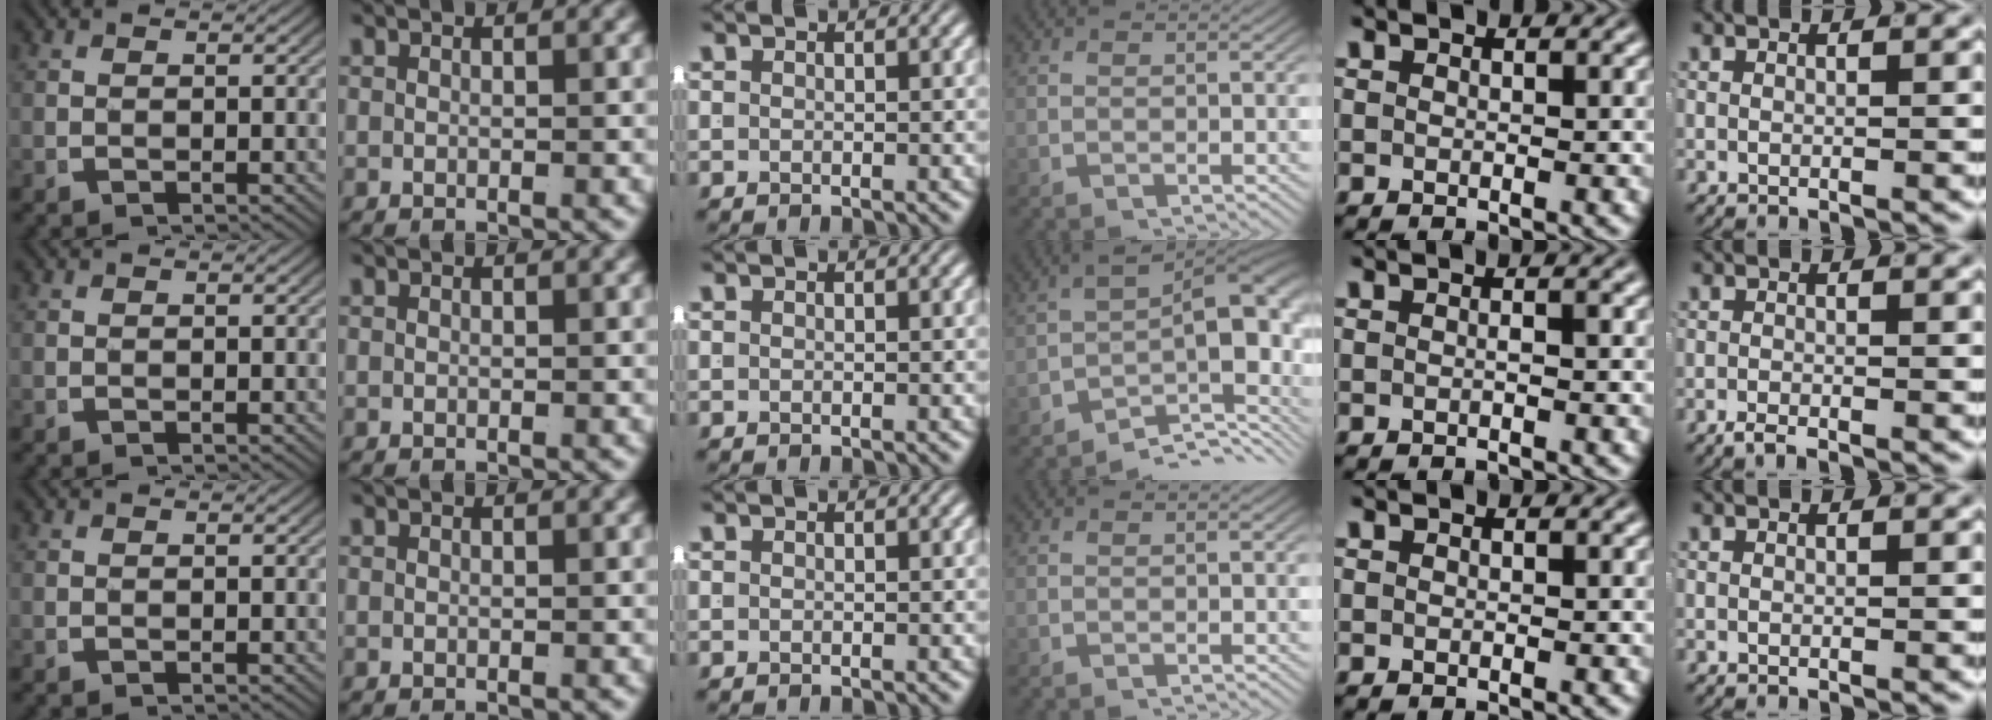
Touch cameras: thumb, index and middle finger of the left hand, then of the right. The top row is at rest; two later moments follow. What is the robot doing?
{"motion": "lift_and_place", "object": "jacket"}